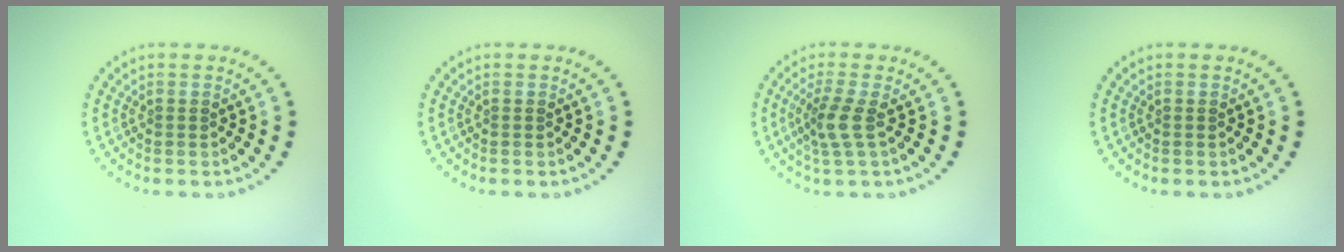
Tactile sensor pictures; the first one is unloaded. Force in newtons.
{"total": 0.0}
{"total": 2.4, "press": 1.9, "slide": 1.5}
{"total": 0.0}